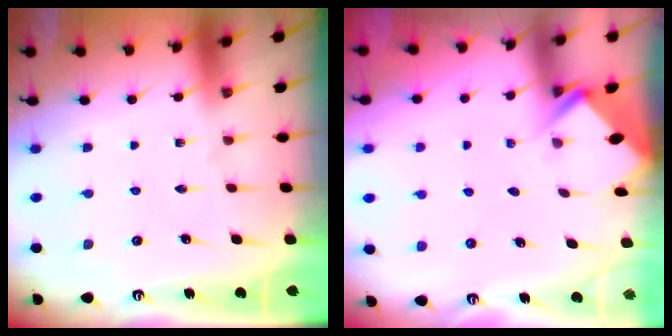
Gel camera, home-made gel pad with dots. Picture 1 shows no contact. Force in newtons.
{"total": 2.7, "press": 2.7, "slide": 0.2}